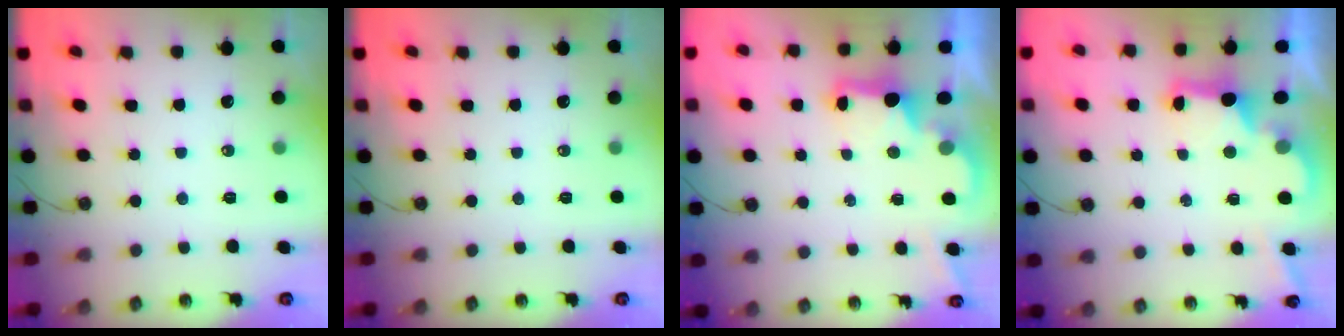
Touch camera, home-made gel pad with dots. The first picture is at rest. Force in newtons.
{"total": 0.0}
{"total": 2.3, "press": 2.2, "slide": 0.8}
{"total": 2.8, "press": 2.6, "slide": 0.9}